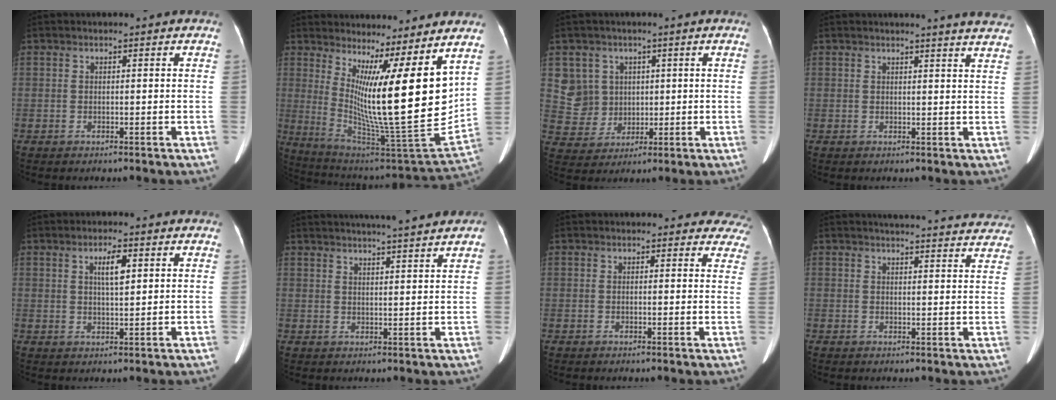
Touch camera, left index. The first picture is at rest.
{"total": 16.6, "force": [6.0, 0.6, 15.5], "torque": [-0.257, -0.044, 0.109]}
{"total": 6.9, "force": [2.0, 6.6, 0.0], "torque": [-0.003, 0.007, 0.054]}
{"total": 8.8, "force": [8.2, -0.2, 3.2], "torque": [-0.037, -0.015, 0.068]}
{"total": 3.4, "force": [1.2, 0.8, 3.0], "torque": [-0.051, -0.002, 0.020]}
{"total": 11.8, "force": [10.4, 0.1, 5.6], "torque": [-0.079, 0.009, 0.125]}
{"total": 11.0, "force": [10.2, 3.7, 1.8], "torque": [0.031, -0.019, 0.080]}
{"total": 21.0, "force": [20.1, 3.3, 5.4], "torque": [-0.062, -0.027, 0.223]}